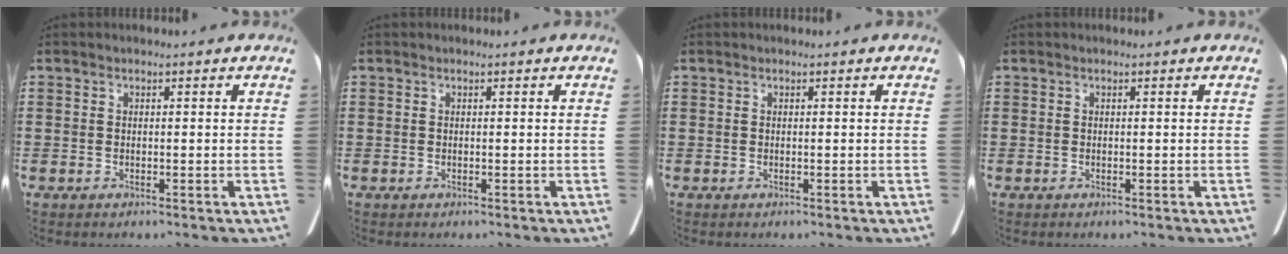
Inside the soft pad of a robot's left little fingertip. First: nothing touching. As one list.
[{"total": 0.0}, {"total": 0.0}, {"total": 0.0}]